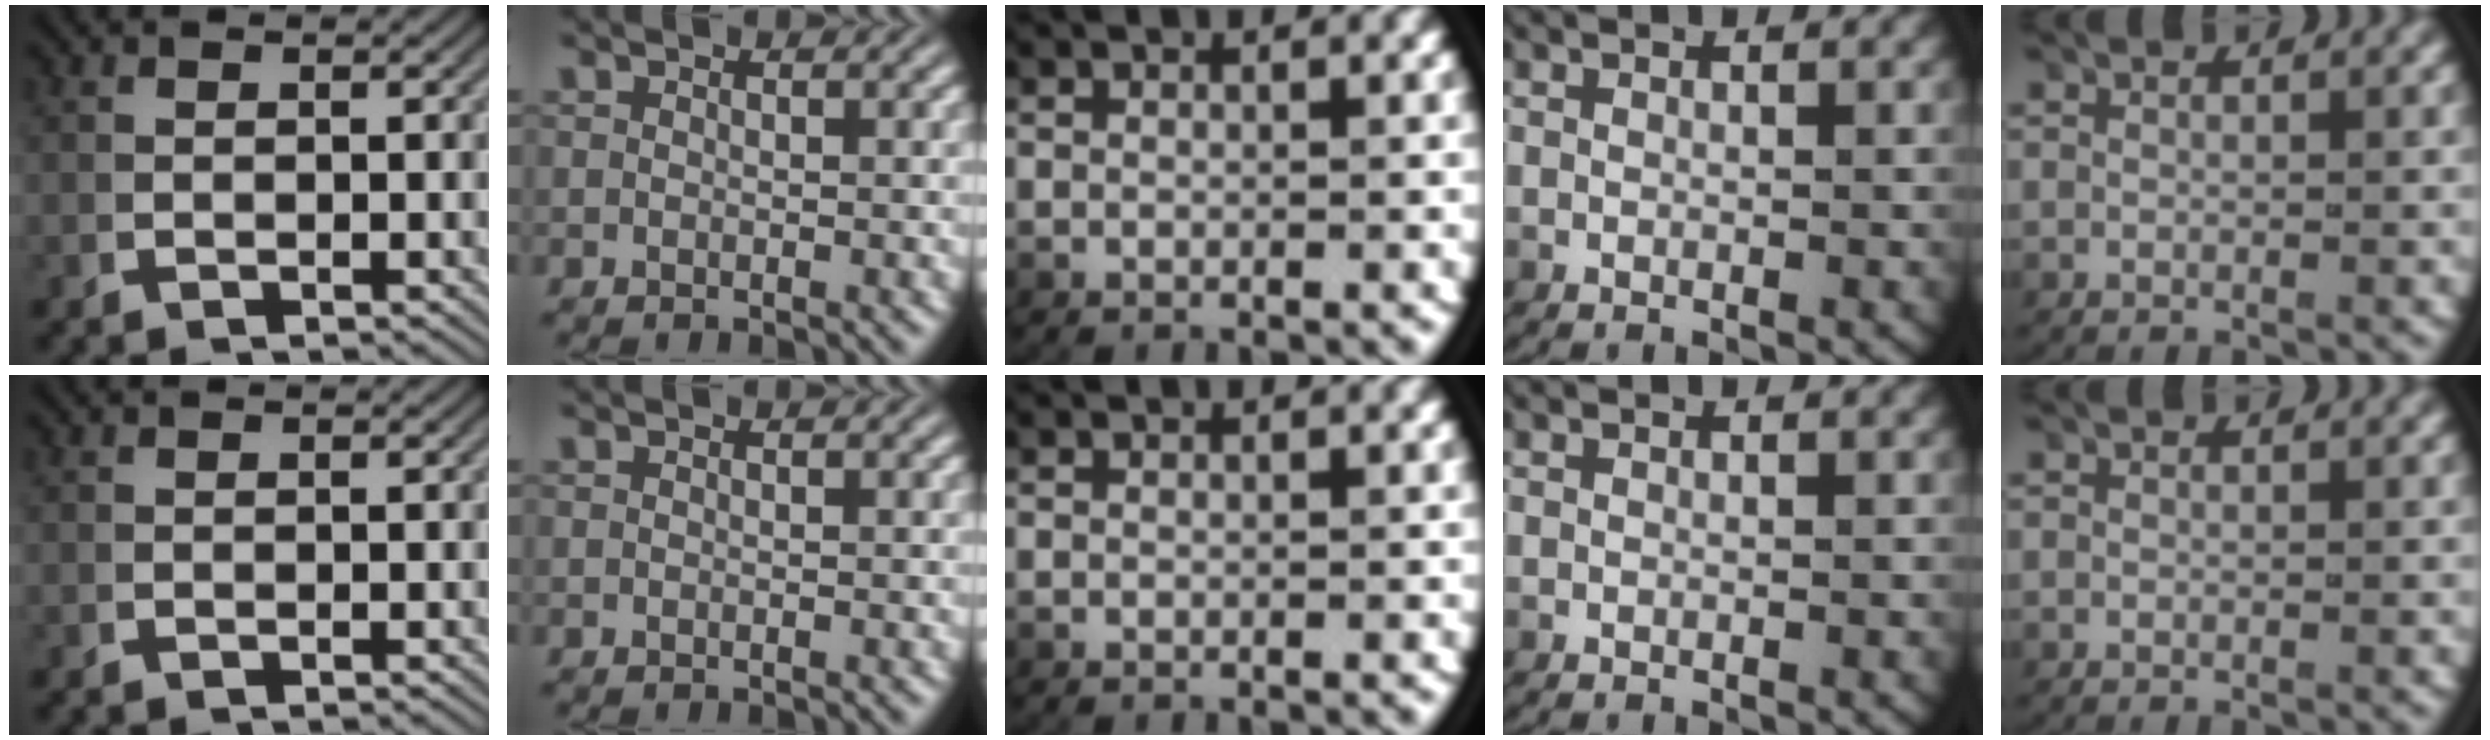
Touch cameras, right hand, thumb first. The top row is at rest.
{}